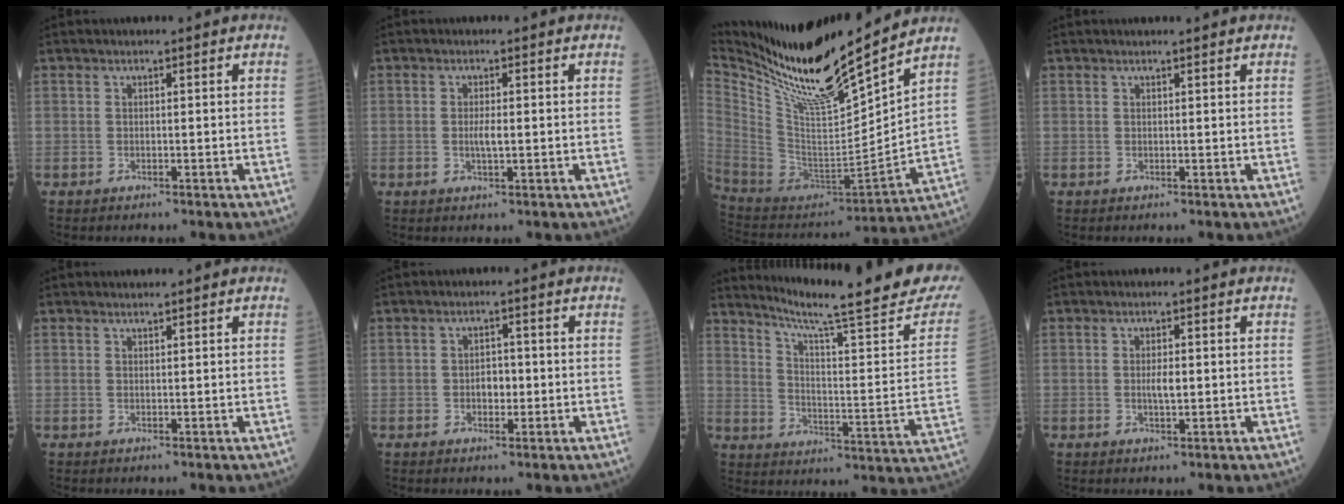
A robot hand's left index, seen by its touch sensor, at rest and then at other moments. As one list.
[{"total": 2.0, "force": [-0.1, 0.3, 1.9], "torque": [-0.041, -0.001, 0.000]}, {"total": 20.1, "force": [17.1, 0.1, 10.7], "torque": [-0.199, -0.028, 0.318]}, {"total": 1.7, "force": [1.6, 0.0, 0.6], "torque": [-0.011, 0.007, 0.021]}, {"total": 0.8, "force": [0.8, 0.0, 0.2], "torque": [-0.009, 0.003, 0.015]}, {"total": 2.5, "force": [-0.4, 1.5, 2.0], "torque": [-0.029, 0.004, -0.005]}, {"total": 24.4, "force": [20.8, 0.3, 12.8], "torque": [-0.186, -0.075, 0.271]}, {"total": 2.1, "force": [0.0, 0.5, 2.0], "torque": [-0.040, 0.000, 0.002]}]